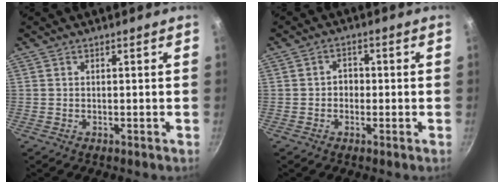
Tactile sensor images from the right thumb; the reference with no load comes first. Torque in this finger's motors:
{"motor_torque": [-0.31, 0.19, -0.05, 0.20, -0.02]}